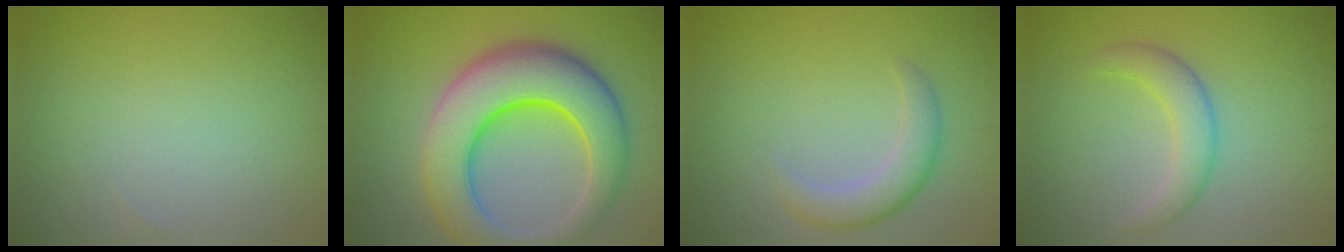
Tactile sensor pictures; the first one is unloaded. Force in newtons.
{"total": 10.7, "press": 10.7, "slide": 0.1}
{"total": 3.0, "press": 3.0, "slide": 0.3}
{"total": 3.0, "press": 3.0, "slide": 0.2}